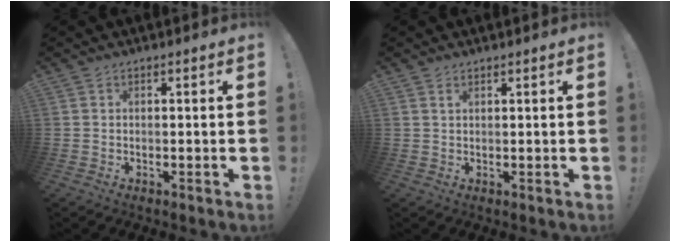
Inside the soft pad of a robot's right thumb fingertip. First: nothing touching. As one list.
[{"total": 1.0, "force": [0.6, 0.3, 0.7], "torque": [-0.014, 0.001, 0.011]}]